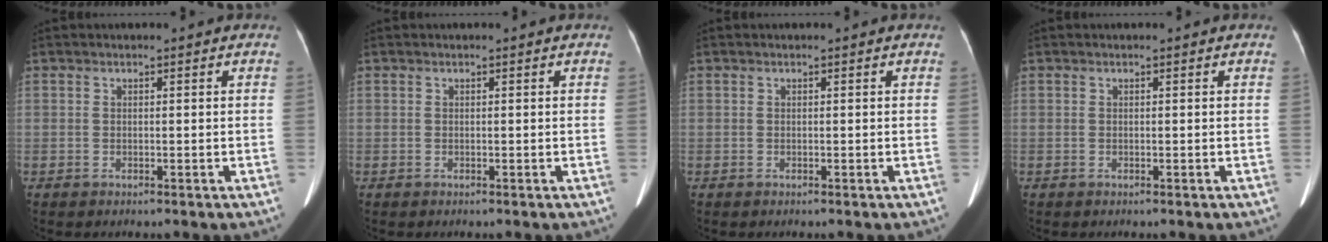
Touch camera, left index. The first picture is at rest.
{"total": 0.0}
{"total": 0.0}
{"total": 0.0}